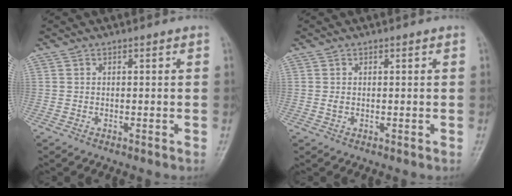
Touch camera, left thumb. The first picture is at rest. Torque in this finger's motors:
{"motor_torque": [0.01, 0.10, 0.11, 0.02, 0.00]}